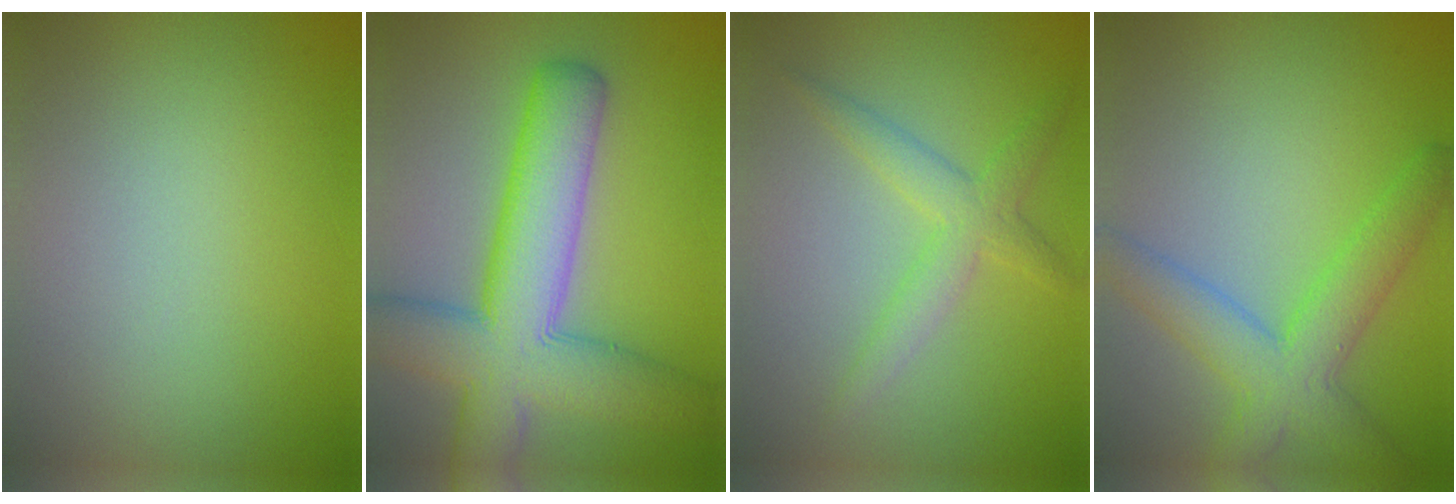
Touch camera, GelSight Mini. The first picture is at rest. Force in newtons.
{"total": 10.9, "press": 10.9, "slide": 0.6}
{"total": 3.2, "press": 3.2, "slide": 0.1}
{"total": 5.7, "press": 5.7, "slide": 0.2}